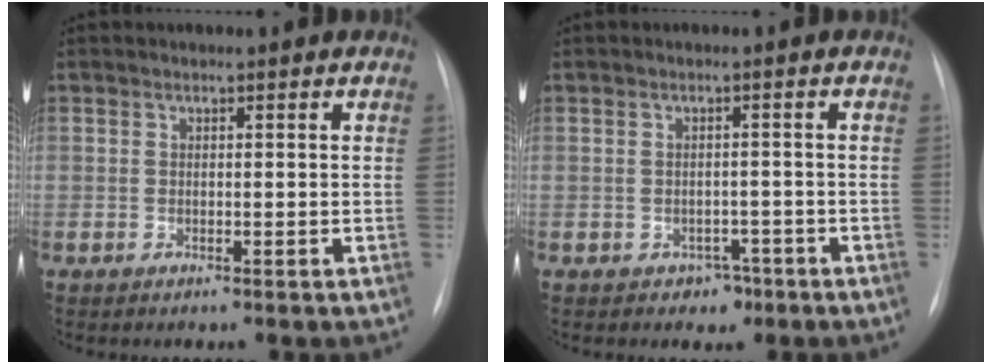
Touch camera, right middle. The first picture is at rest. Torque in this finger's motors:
{"motor_torque": [0.17, -0.20, -0.02, 0.00]}